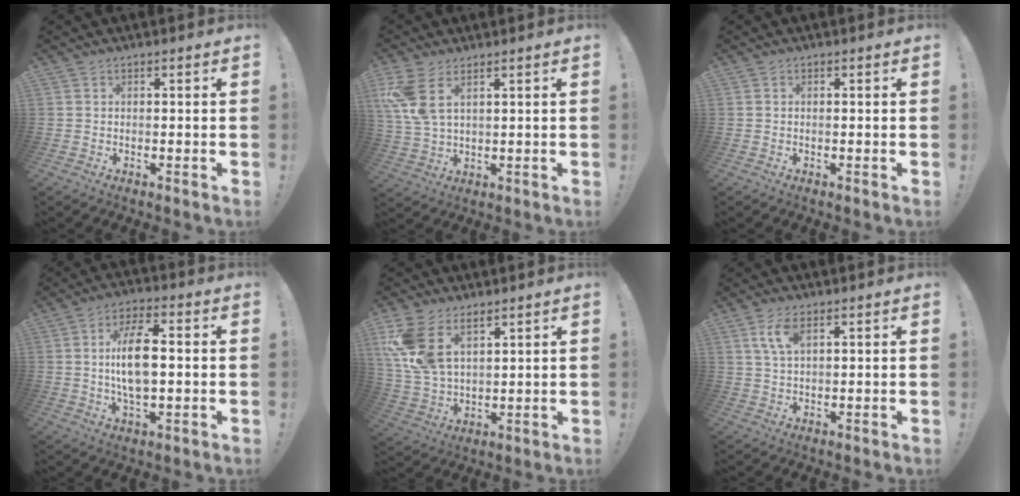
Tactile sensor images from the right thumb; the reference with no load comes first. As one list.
[{"total": 8.6, "force": [4.2, 3.9, 6.4], "torque": [-0.145, -0.017, 0.082]}, {"total": 0.0}, {"total": 12.2, "force": [0.7, 5.4, 10.9], "torque": [-0.195, -0.001, 0.007]}, {"total": 12.0, "force": [6.7, 7.1, 7.0], "torque": [-0.152, -0.026, 0.134]}, {"total": 5.9, "force": [2.7, 2.6, 4.6], "torque": [-0.080, 0.000, 0.048]}]